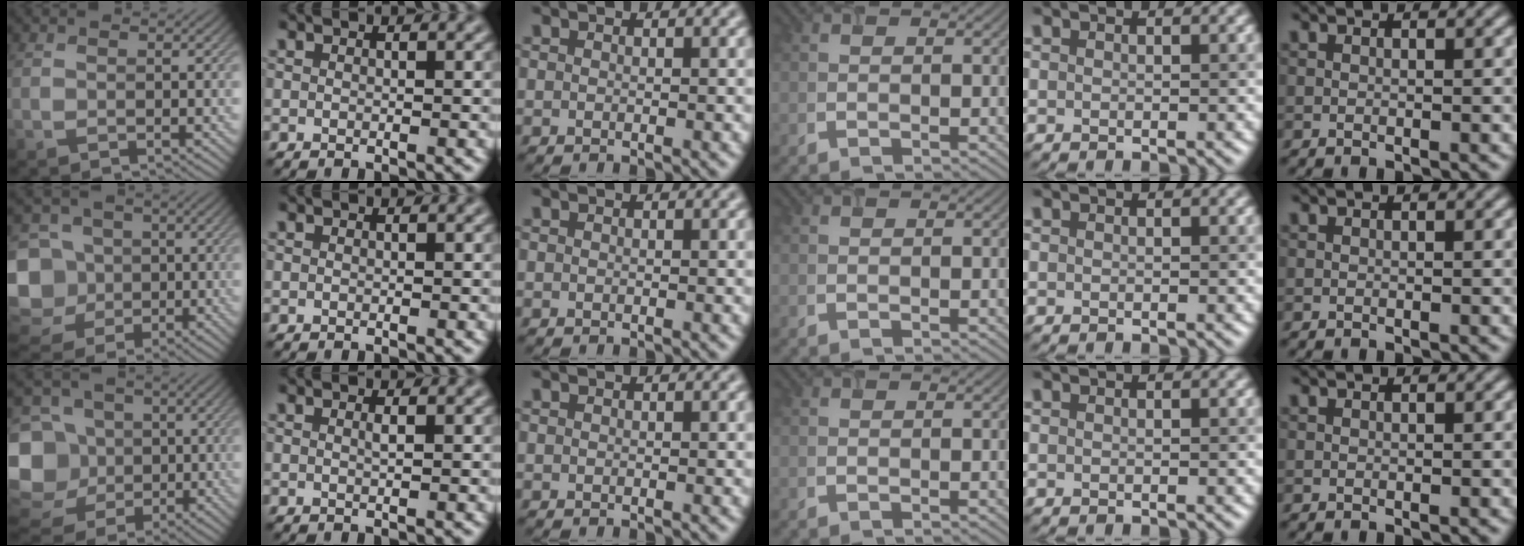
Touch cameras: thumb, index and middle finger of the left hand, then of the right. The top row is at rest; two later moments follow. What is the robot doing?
{"motion": "close", "object": "airpods case & airpods"}